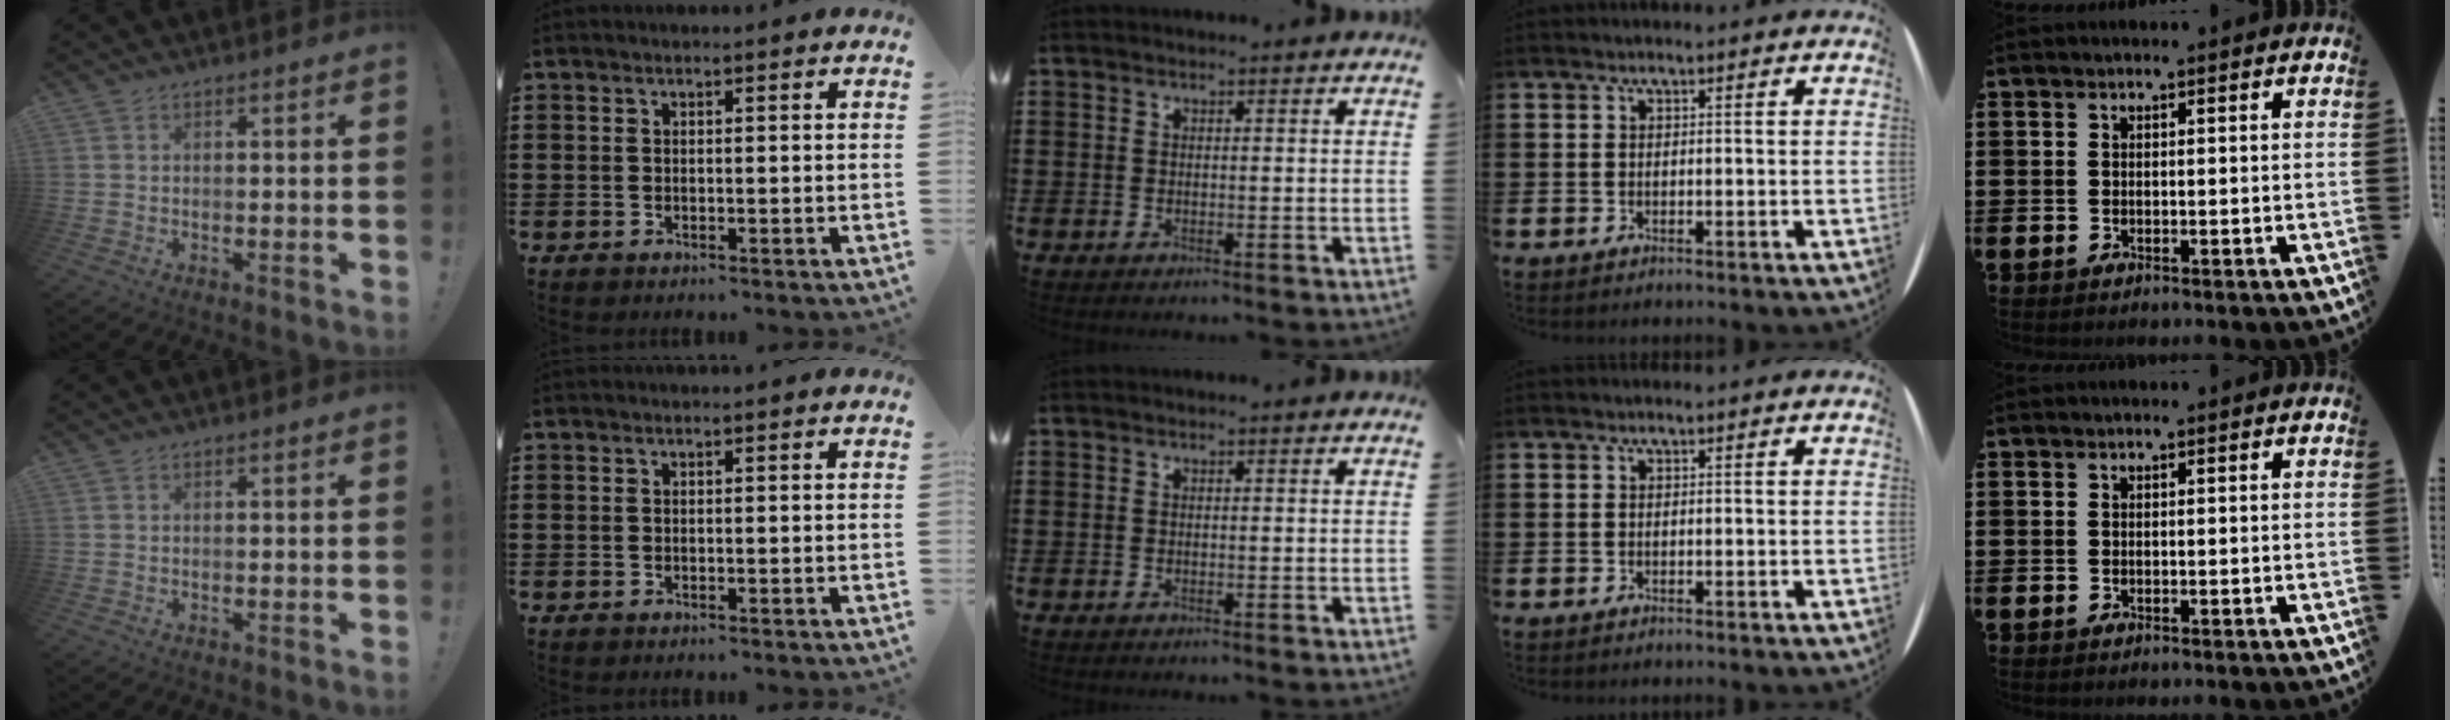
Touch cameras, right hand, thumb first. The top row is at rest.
{}